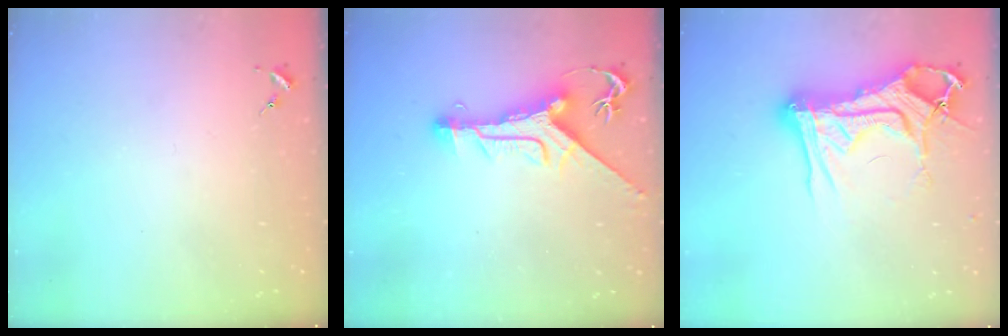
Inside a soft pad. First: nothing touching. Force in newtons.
{"total": 10.3, "press": 10.3, "slide": 1.1}
{"total": 23.0, "press": 22.9, "slide": 2.5}